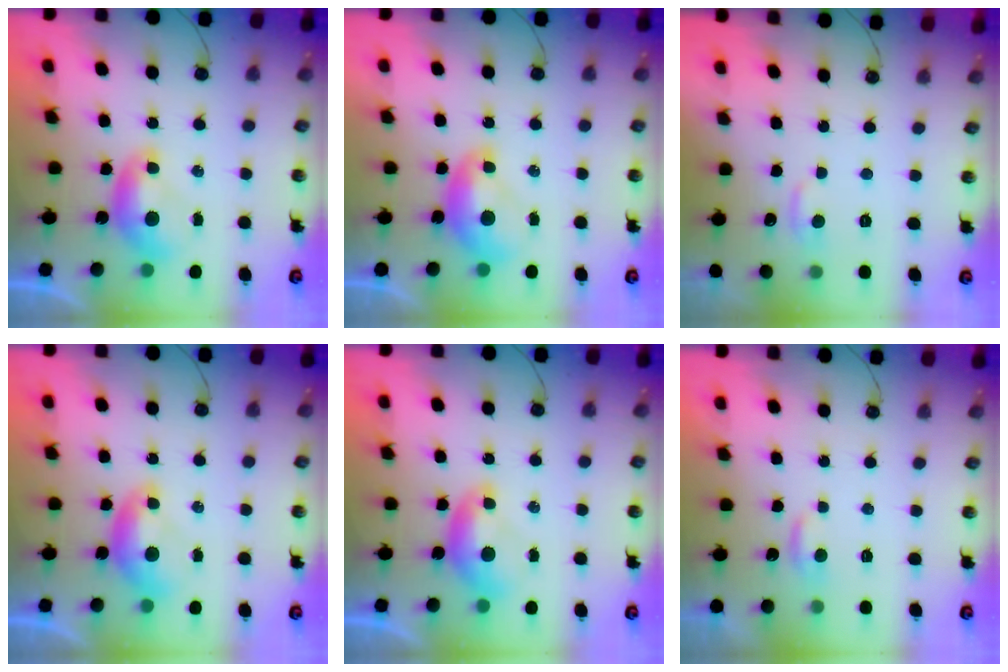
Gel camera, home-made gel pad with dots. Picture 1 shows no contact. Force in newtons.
{"total": 1.6, "press": 1.5, "slide": 0.2}
{"total": 1.2, "press": 0.9, "slide": 0.8}
{"total": 0.0}
{"total": 0.0}
{"total": 1.9, "press": 1.9, "slide": 0.4}